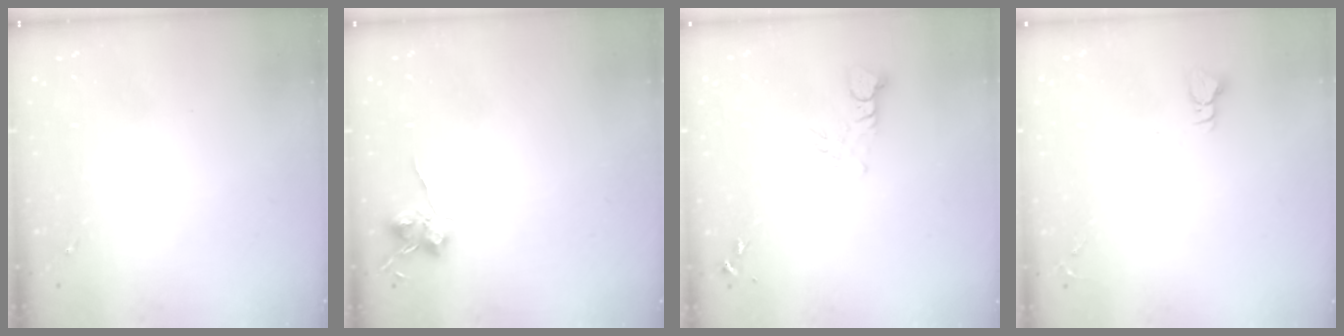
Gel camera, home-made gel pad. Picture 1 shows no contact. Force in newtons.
{"total": 6.9, "press": 6.9, "slide": 0.6}
{"total": 3.9, "press": 3.9, "slide": 0.4}
{"total": 2.9, "press": 2.9, "slide": 0.3}